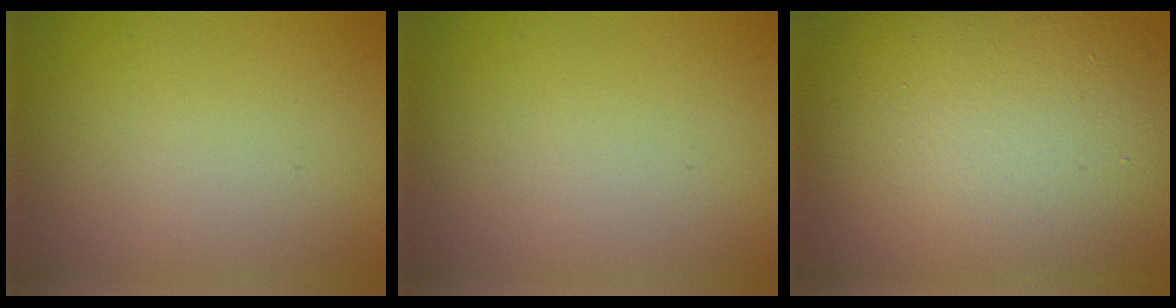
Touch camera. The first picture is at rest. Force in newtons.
{"total": 0.0}
{"total": 19.5, "press": 19.4, "slide": 0.8}